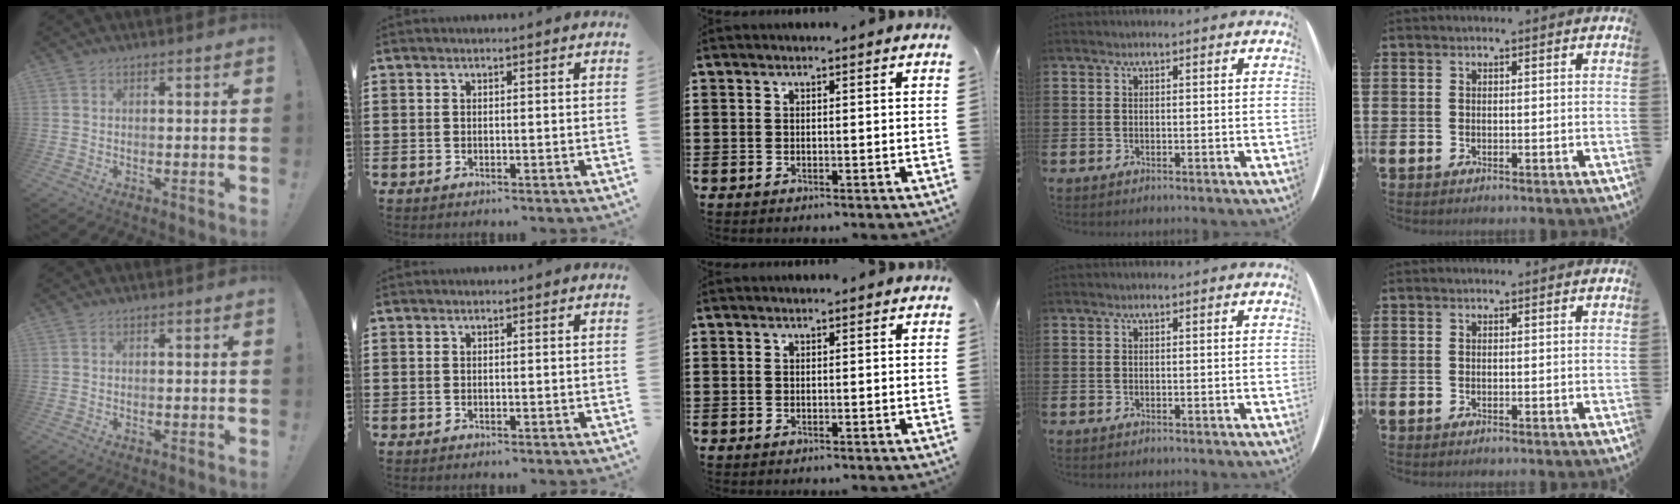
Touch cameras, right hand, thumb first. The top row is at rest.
{}